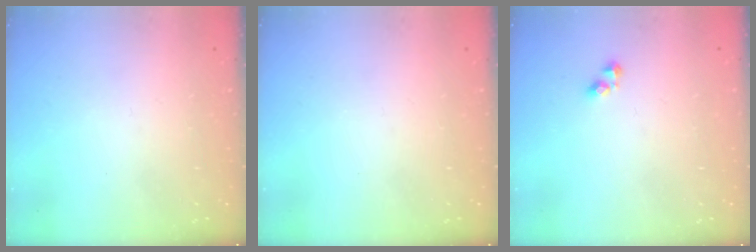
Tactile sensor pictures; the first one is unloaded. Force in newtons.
{"total": 0.0}
{"total": 2.7, "press": 2.7, "slide": 0.4}